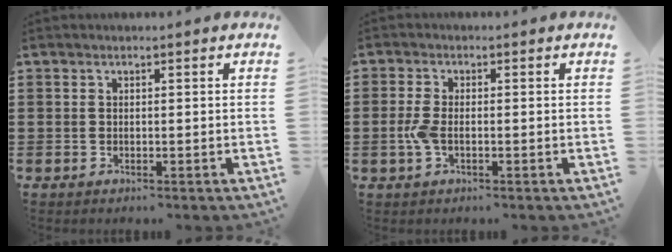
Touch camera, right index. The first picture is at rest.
{"total": 2.8, "force": [-0.7, 1.1, 2.4], "torque": [-0.066, -0.008, -0.018]}